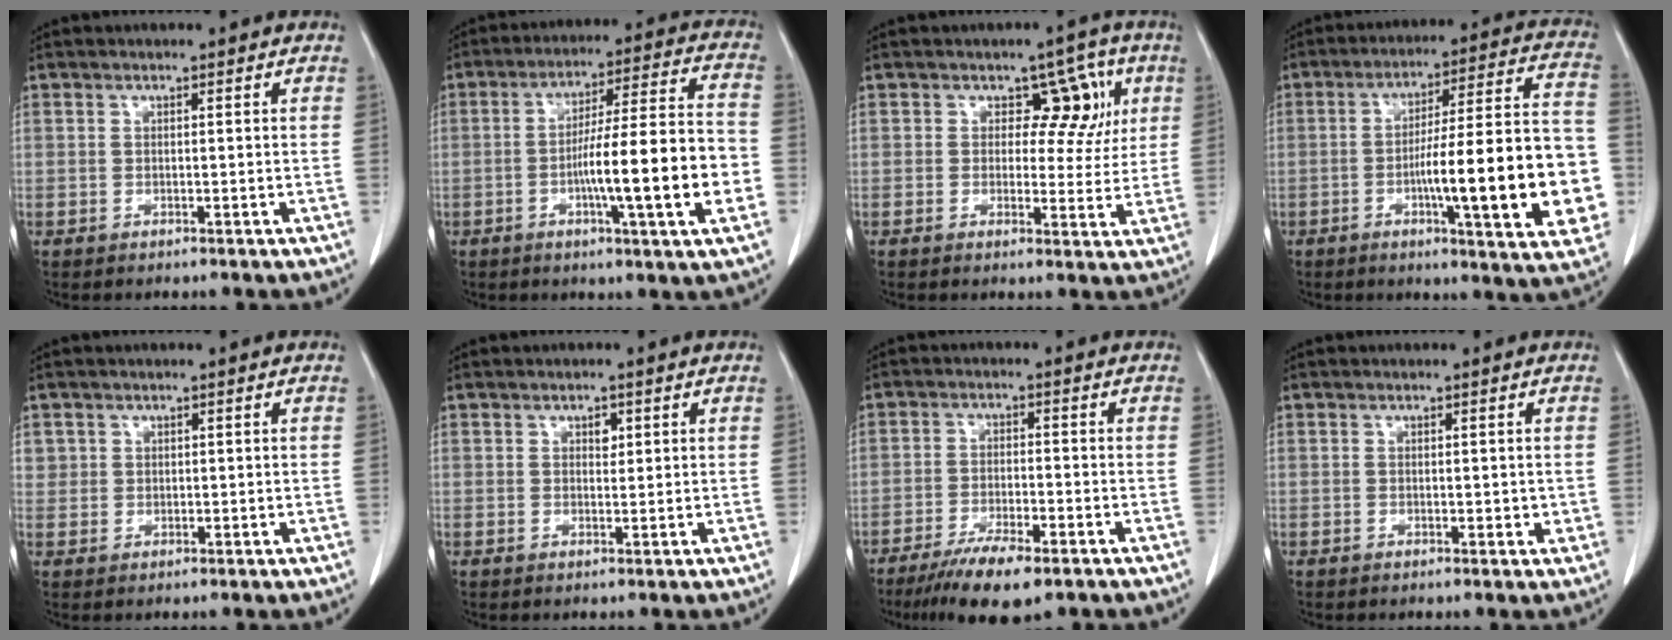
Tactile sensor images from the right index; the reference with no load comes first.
{"total": 16.1, "force": [-3.8, 0.5, 15.6], "torque": [-0.247, 0.008, -0.061]}
{"total": 6.9, "force": [2.1, 4.6, 4.6], "torque": [-0.032, 0.020, 0.027]}
{"total": 21.4, "force": [-4.7, 2.6, 20.7], "torque": [-0.230, 0.022, -0.060]}
{"total": 2.0, "force": [0.8, 1.8, 0.2], "torque": [0.013, -0.001, 0.010]}
{"total": 1.4, "force": [0.6, 0.9, 0.9], "torque": [-0.011, -0.002, 0.009]}
{"total": 8.3, "force": [-5.8, 1.6, 5.8], "torque": [-0.097, -0.015, -0.095]}
{"total": 1.7, "force": [0.0, 0.9, 1.5], "torque": [-0.018, -0.003, 0.003]}